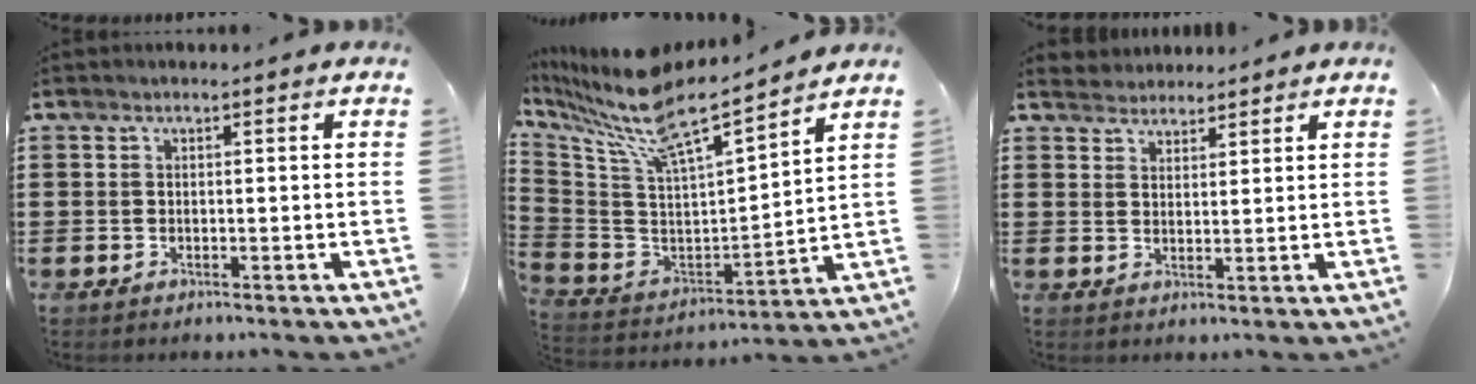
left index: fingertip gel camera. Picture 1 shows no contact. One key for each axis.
{"total": 10.1, "fx": 8.3, "fy": 1.2, "fz": 5.6, "tx": -0.153, "ty": -0.063, "tz": 0.134}
{"total": 2.8, "fx": 2.5, "fy": 0.9, "fz": -0.5, "tx": -0.001, "ty": 0.003, "tz": 0.049}